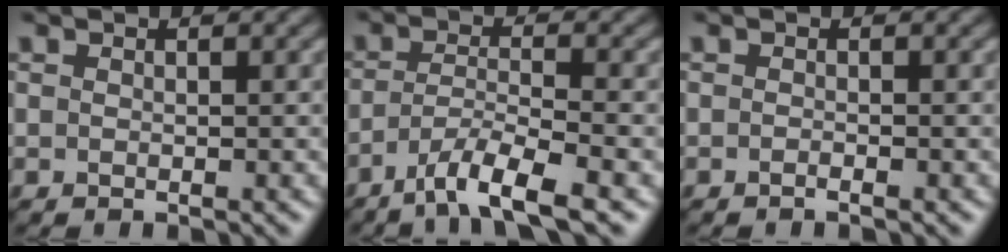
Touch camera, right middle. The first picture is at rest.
{"total": 5.6, "force": [-3.8, 0.9, 4.0], "torque": [-0.065, -0.001, -0.074]}
{"total": 0.6, "force": [-0.4, 0.1, 0.4], "torque": [-0.006, -0.002, -0.008]}